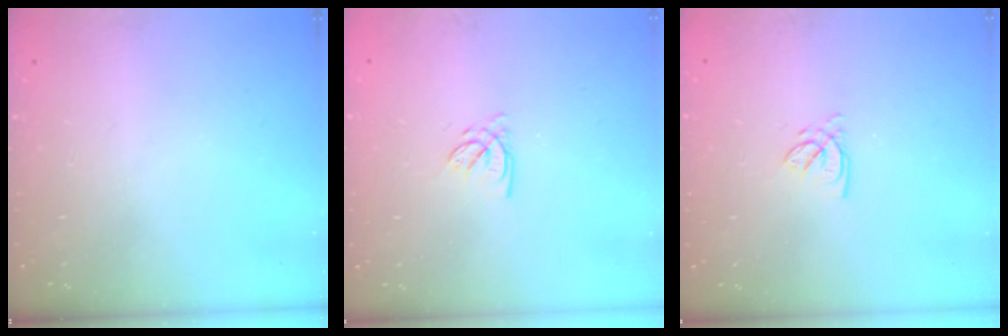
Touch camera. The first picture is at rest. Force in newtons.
{"total": 2.5, "press": 2.5, "slide": 0.3}
{"total": 2.2, "press": 2.2, "slide": 0.3}